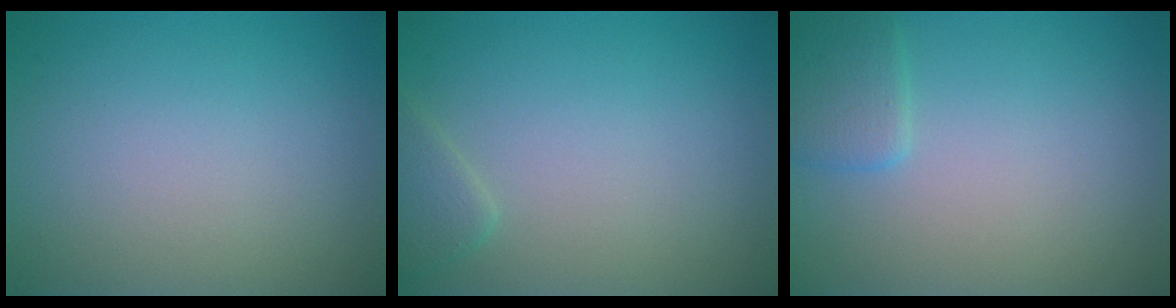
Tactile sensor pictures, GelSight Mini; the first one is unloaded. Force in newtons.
{"total": 0.9, "press": 0.9, "slide": 0.1}
{"total": 1.8, "press": 1.8, "slide": 0.1}